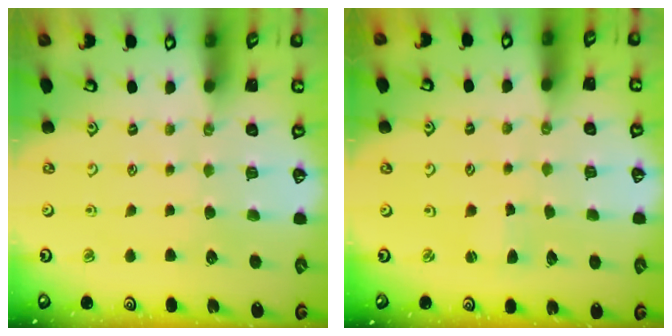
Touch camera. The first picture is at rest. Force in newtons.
{"total": 1.8, "press": 1.7, "slide": 0.2}